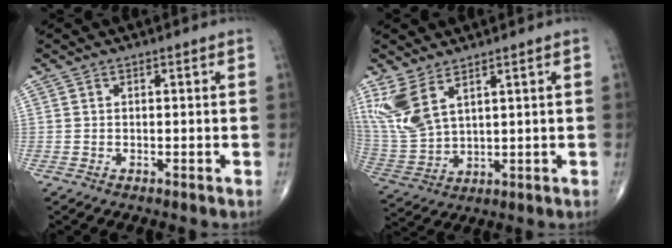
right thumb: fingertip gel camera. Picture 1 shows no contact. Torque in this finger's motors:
{"motor_torque": [-0.10, 0.49, 0.95, 0.68, 0.08]}